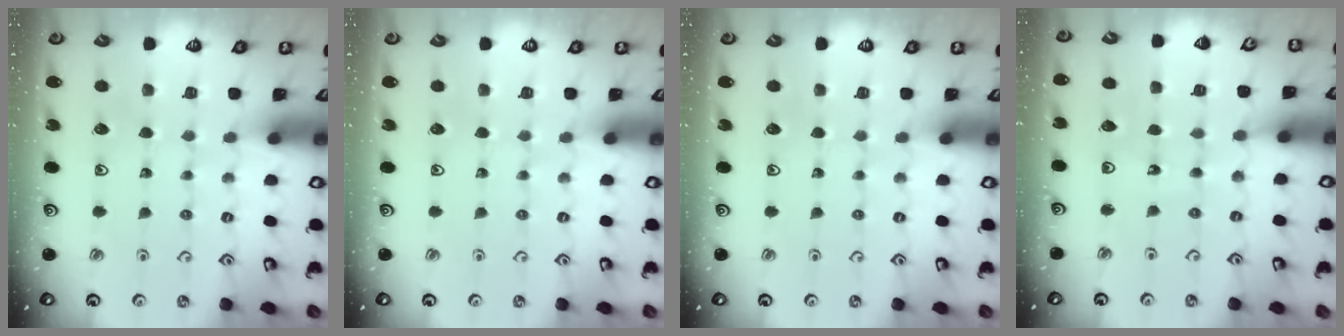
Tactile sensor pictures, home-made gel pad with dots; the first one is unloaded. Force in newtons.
{"total": 0.0}
{"total": 0.0}
{"total": 7.8, "press": 7.6, "slide": 1.5}